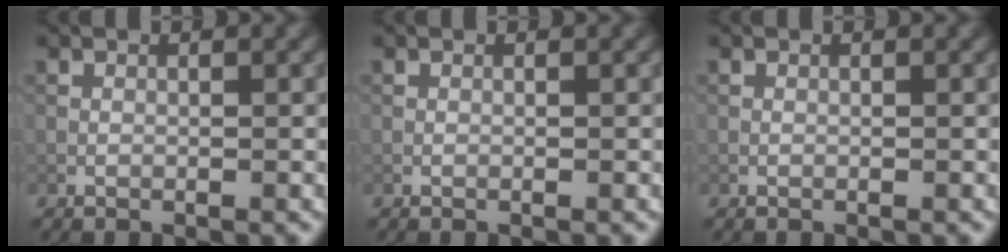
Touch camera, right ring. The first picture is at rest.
{"total": 0.0}
{"total": 0.0}